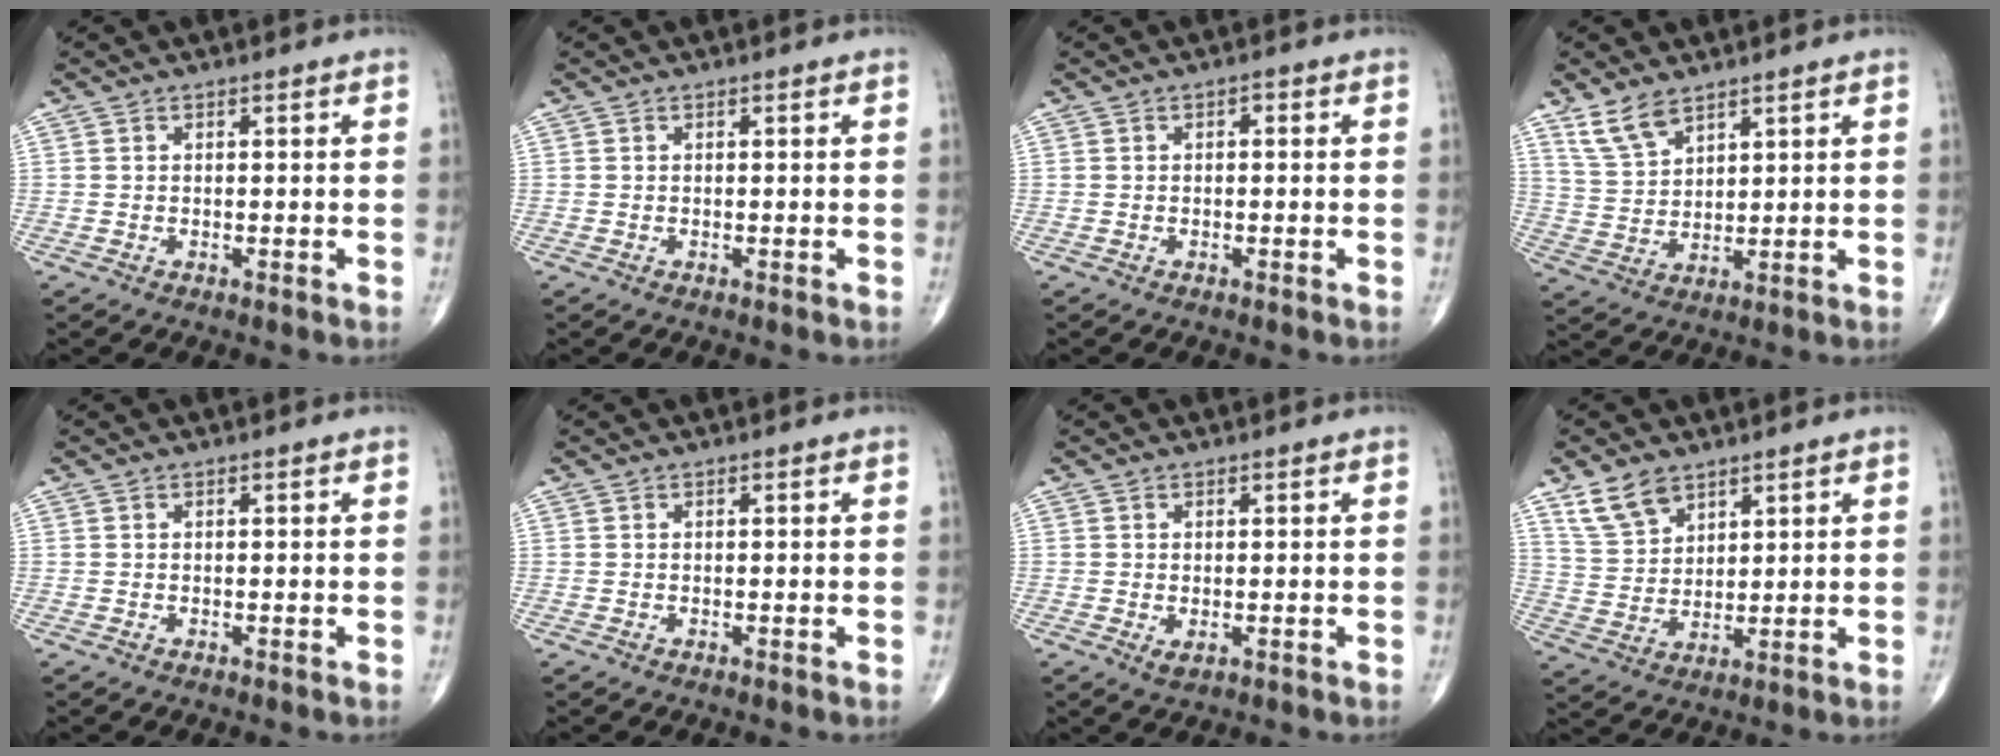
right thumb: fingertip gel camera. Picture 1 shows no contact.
{"total": 0.0}
{"total": 0.9, "force": [0.1, 0.5, 0.7], "torque": [-0.008, 0.002, -0.003]}
{"total": 6.7, "force": [4.8, 3.0, 3.4], "torque": [-0.059, -0.020, 0.105]}
{"total": 0.0}
{"total": 0.0}
{"total": 1.3, "force": [-0.1, 0.7, 1.1], "torque": [-0.020, -0.002, 0.004]}
{"total": 7.7, "force": [5.2, 4.5, 3.4], "torque": [-0.049, -0.023, 0.111]}